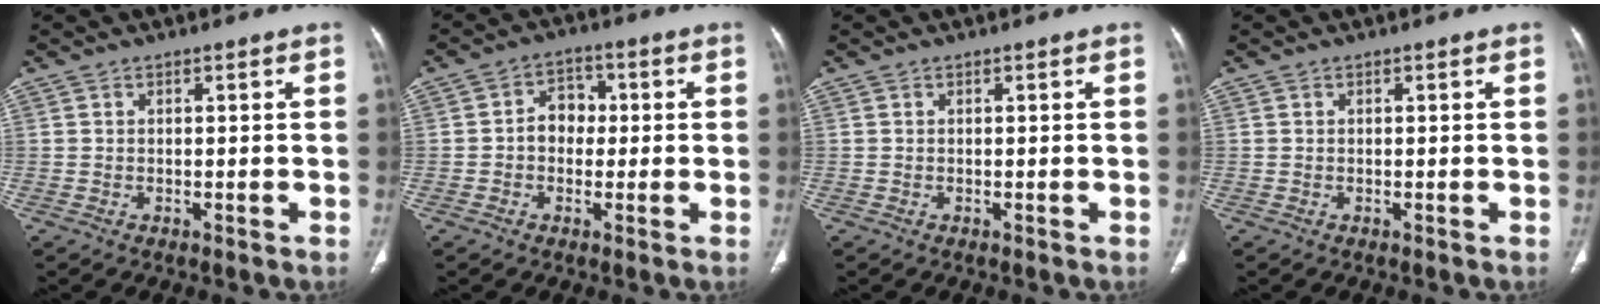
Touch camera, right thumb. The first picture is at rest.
{"total": 5.4, "force": [-0.1, 4.4, 3.1], "torque": [-0.023, 0.019, -0.012]}
{"total": 0.0}
{"total": 0.0}